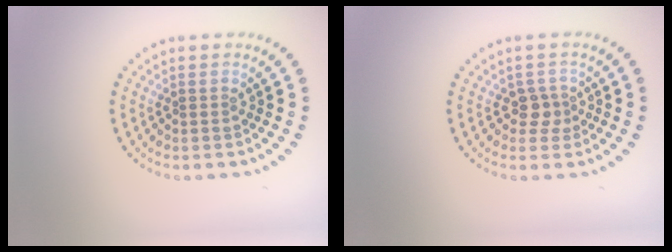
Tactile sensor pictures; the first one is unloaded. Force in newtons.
{"total": 1.6, "press": 1.4, "slide": 0.8}